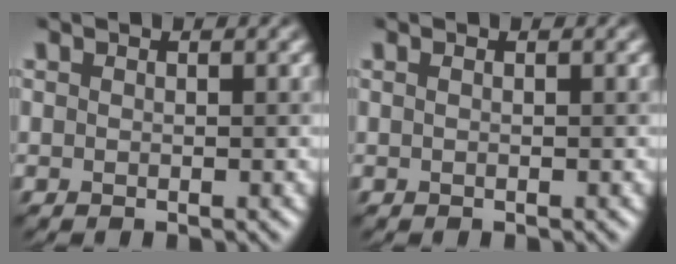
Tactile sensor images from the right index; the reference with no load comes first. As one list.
[{"total": 0.7, "force": [0.2, 0.4, 0.5], "torque": [-0.002, -0.005, -0.002]}]